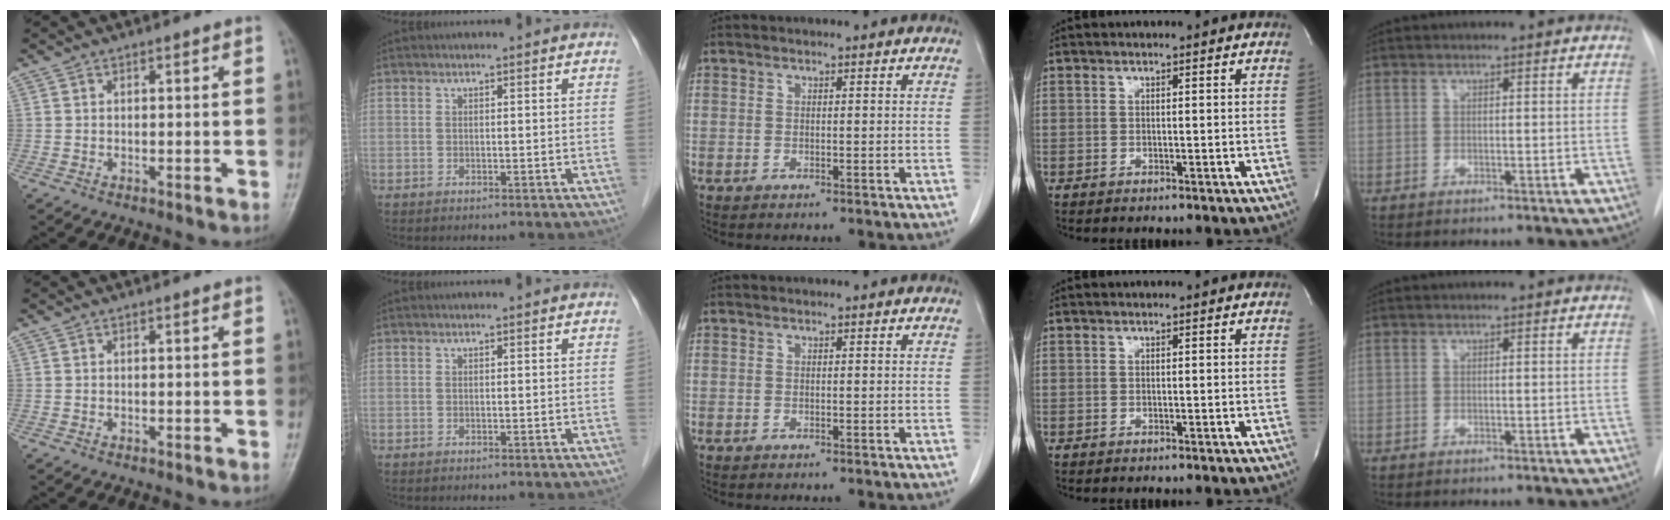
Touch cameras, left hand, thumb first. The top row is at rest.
{}